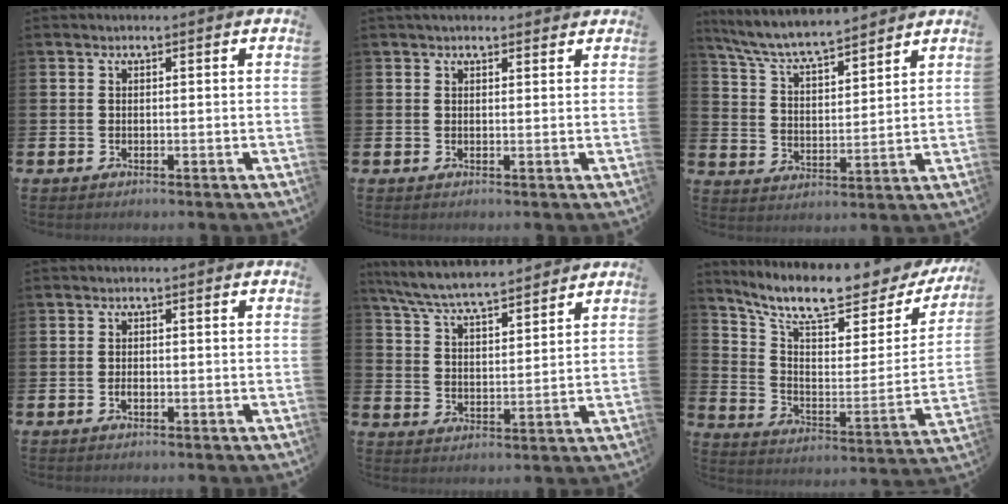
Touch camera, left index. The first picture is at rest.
{"total": 1.5, "force": [1.3, 0.6, 0.3], "torque": [0.003, -0.001, 0.021]}
{"total": 6.8, "force": [6.5, 0.7, 2.0], "torque": [-0.067, -0.044, 0.112]}
{"total": 1.0, "force": [-0.3, 0.6, 0.8], "torque": [-0.021, 0.004, -0.006]}
{"total": 6.7, "force": [6.4, 0.5, 1.8], "torque": [-0.061, -0.037, 0.114]}
{"total": 10.1, "force": [8.3, 2.7, 5.1], "torque": [-0.120, -0.059, 0.137]}